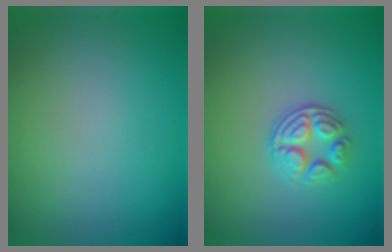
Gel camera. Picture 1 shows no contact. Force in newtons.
{"total": 3.0, "press": 2.6, "slide": 1.5}